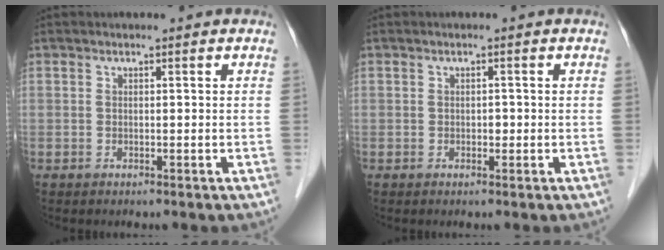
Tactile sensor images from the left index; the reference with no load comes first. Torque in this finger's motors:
{"motor_torque": [0.07, 0.04, -0.04, 0.00]}